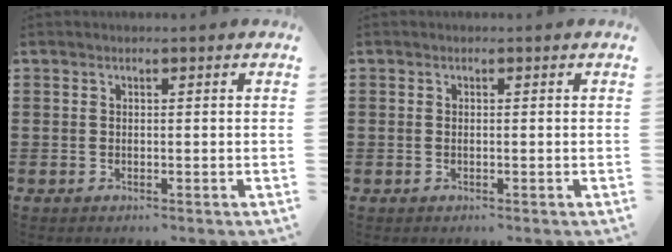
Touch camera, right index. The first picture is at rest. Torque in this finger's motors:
{"motor_torque": [0.23, 0.09, 0.09, 0.02]}